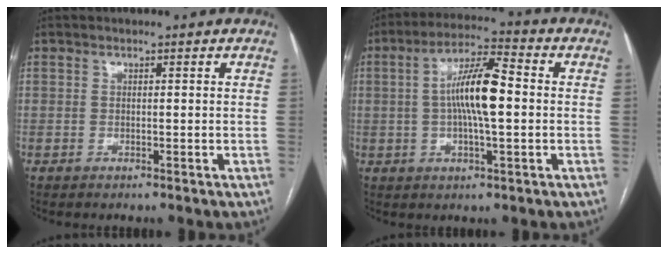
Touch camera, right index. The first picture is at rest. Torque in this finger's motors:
{"motor_torque": [0.82, 0.24, 0.33, 0.13]}